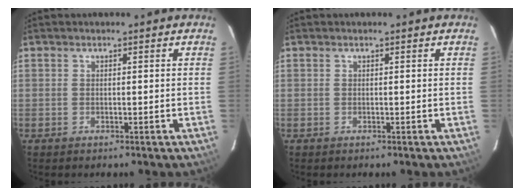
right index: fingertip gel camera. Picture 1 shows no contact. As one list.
[{"total": 0.0}]